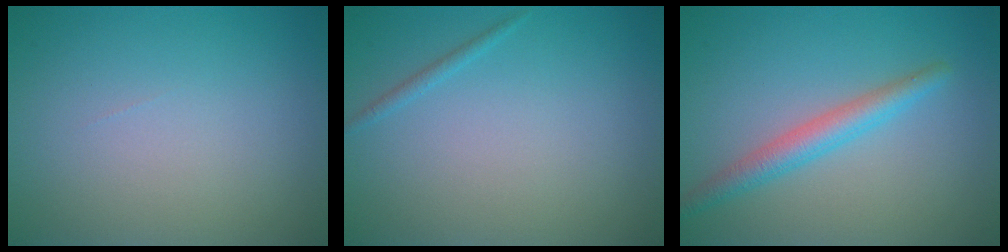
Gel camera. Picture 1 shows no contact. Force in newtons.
{"total": 0.6, "press": 0.6, "slide": 0.1}
{"total": 2.9, "press": 2.9, "slide": 0.1}